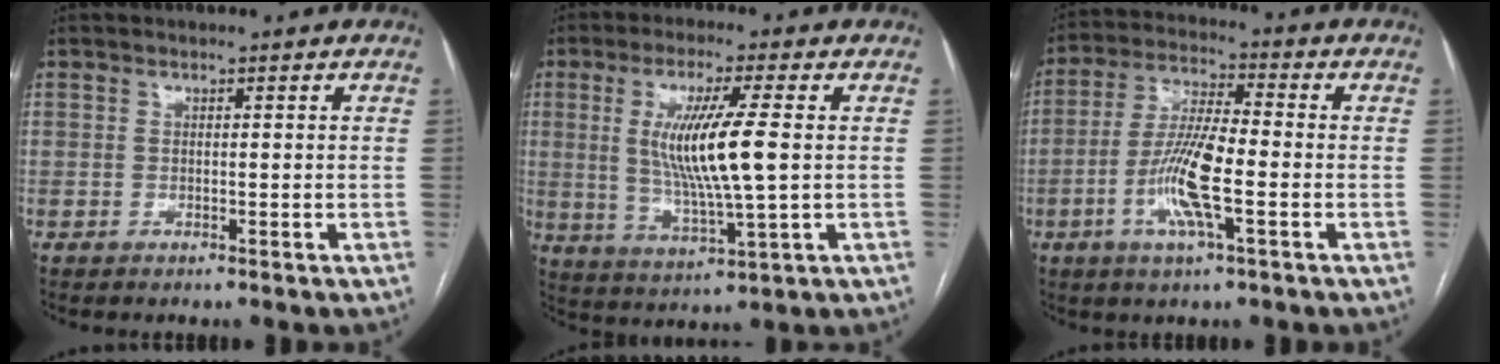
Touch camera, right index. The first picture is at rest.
{"total": 11.4, "force": [1.3, 0.3, 11.3], "torque": [-0.224, -0.010, 0.027]}
{"total": 9.2, "force": [-2.7, 1.1, 8.8], "torque": [-0.175, -0.005, -0.056]}